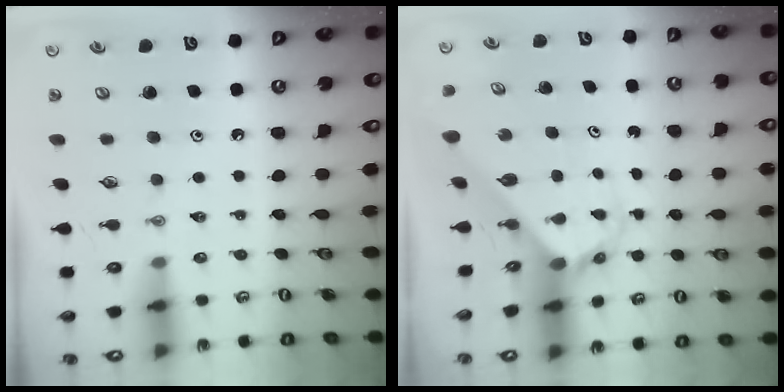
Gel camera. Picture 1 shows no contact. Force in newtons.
{"total": 2.6, "press": 2.6, "slide": 0.2}